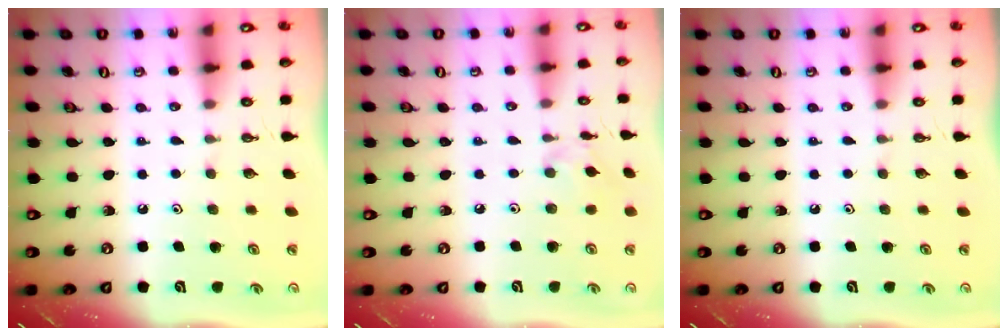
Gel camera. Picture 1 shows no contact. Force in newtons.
{"total": 7.0, "press": 7.0, "slide": 1.0}
{"total": 0.0}